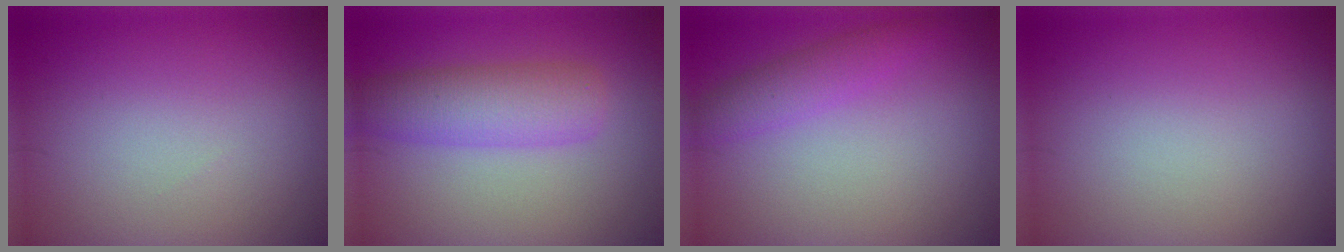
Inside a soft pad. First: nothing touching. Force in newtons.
{"total": 4.6, "press": 4.6, "slide": 0.2}
{"total": 2.3, "press": 2.3, "slide": 0.0}
{"total": 0.0}